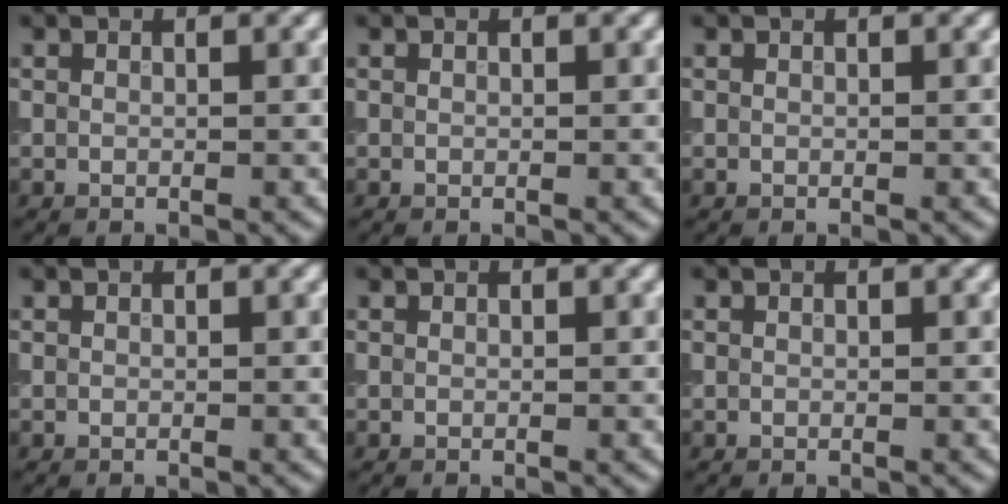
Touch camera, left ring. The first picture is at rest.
{"total": 0.0}
{"total": 0.0}
{"total": 0.0}
{"total": 0.0}
{"total": 0.0}